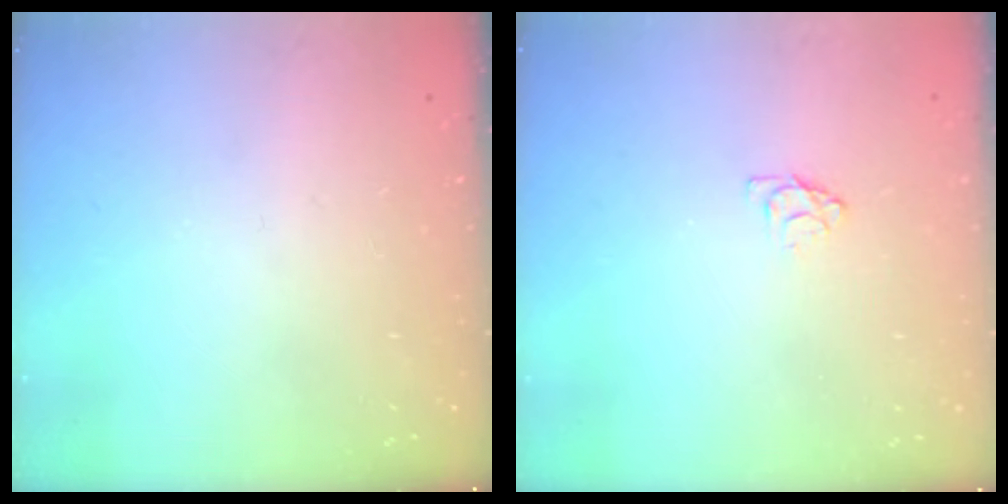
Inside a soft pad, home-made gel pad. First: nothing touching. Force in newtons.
{"total": 3.7, "press": 3.7, "slide": 0.4}